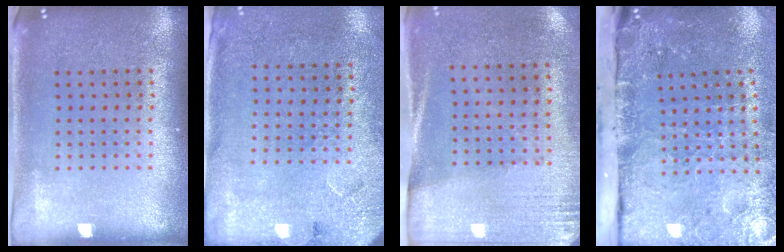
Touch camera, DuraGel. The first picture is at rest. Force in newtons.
{"total": 2.7, "press": 2.2, "slide": 1.6}
{"total": 2.7, "press": 2.4, "slide": 1.2}
{"total": 4.7, "press": 3.7, "slide": 2.8}